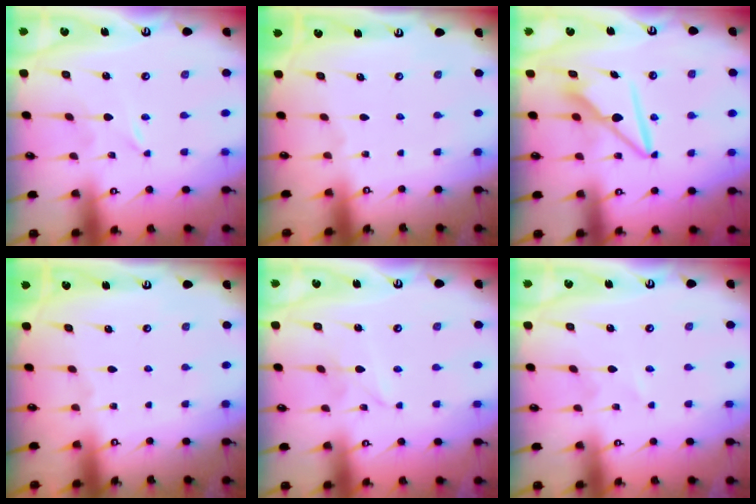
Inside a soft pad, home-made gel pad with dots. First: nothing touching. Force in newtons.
{"total": 0.0}
{"total": 8.5, "press": 8.4, "slide": 0.9}
{"total": 0.0}
{"total": 2.7, "press": 2.7, "slide": 0.3}
{"total": 0.0}